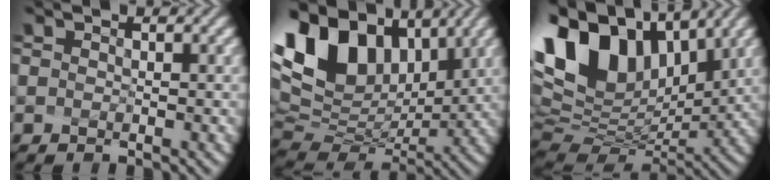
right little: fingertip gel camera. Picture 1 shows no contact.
{"total": 13.3, "force": [5.5, 8.4, 8.7], "torque": [-0.187, 0.012, 0.118]}
{"total": 13.9, "force": [5.6, 8.9, 9.2], "torque": [-0.197, 0.019, 0.114]}